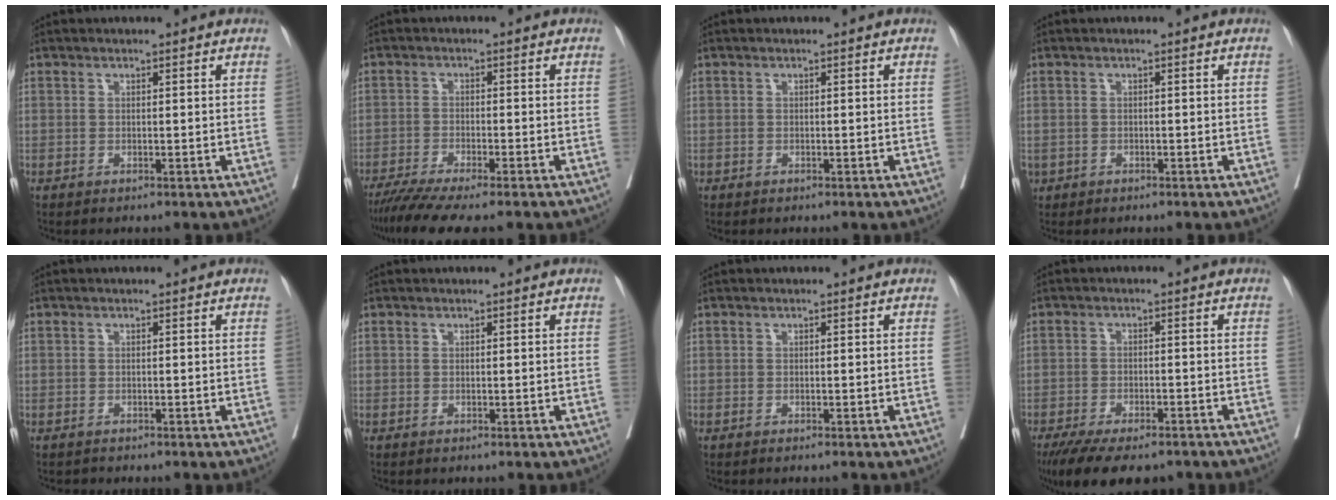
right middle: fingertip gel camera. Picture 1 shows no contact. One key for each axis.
{"total": 12.8, "fx": -10.9, "fy": 1.8, "fz": 6.5, "tx": -0.104, "ty": -0.032, "tz": -0.165}
{"total": 0.0}
{"total": 1.6, "fx": -0.9, "fy": 1.3, "fz": 0.5, "tx": -0.018, "ty": -0.001, "tz": -0.011}
{"total": 0.6, "fx": -0.6, "fy": 0.2, "fz": -0.1, "tx": -0.011, "ty": -0.002, "tz": -0.014}
{"total": 0.0}
{"total": 0.6, "fx": -0.5, "fy": 0.0, "fz": 0.3, "tx": -0.001, "ty": -0.001, "tz": -0.008}
{"total": 13.1, "fx": -10.3, "fy": 4.3, "fz": 6.9, "tx": -0.129, "ty": -0.020, "tz": -0.151}